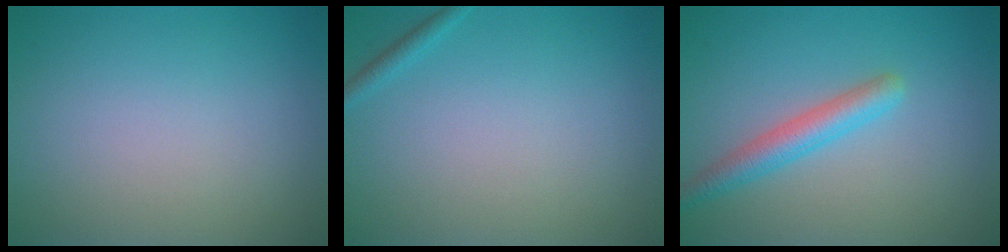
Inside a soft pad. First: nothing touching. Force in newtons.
{"total": 0.9, "press": 0.9, "slide": 0.1}
{"total": 2.9, "press": 2.9, "slide": 0.1}